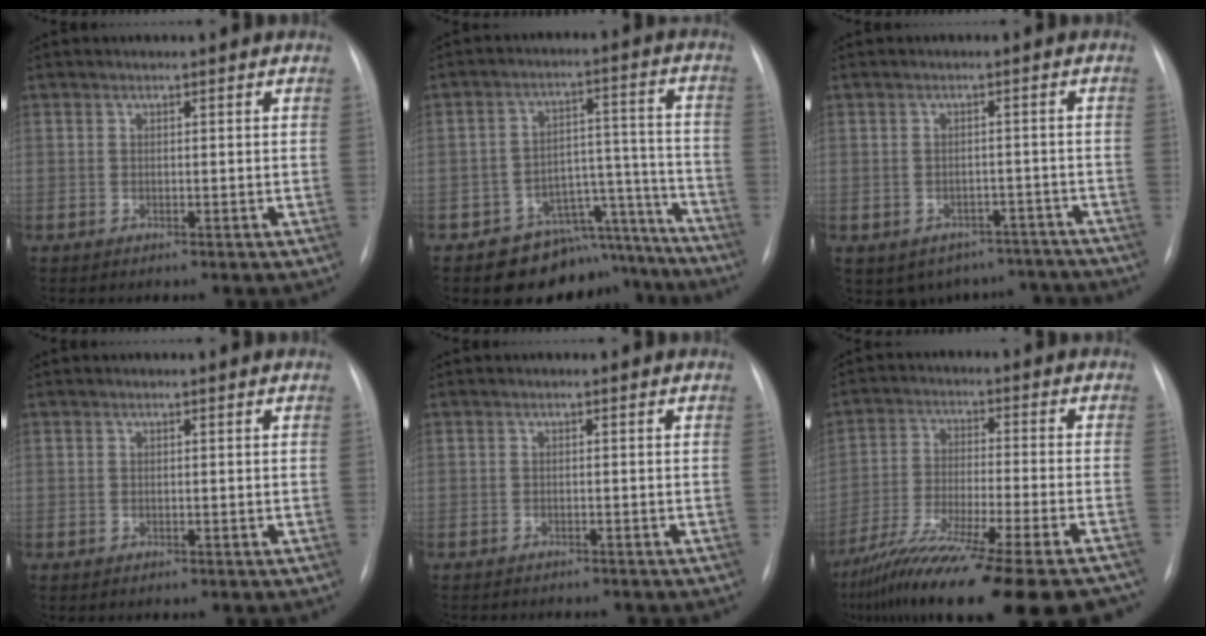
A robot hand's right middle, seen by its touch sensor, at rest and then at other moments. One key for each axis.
{"total": 12.4, "fx": -11.0, "fy": 5.6, "fz": 0.6, "tx": 0.034, "ty": 0.084, "tz": -0.151}
{"total": 10.0, "fx": -8.0, "fy": 5.9, "fz": 1.5, "tx": -0.013, "ty": 0.020, "tz": -0.082}
{"total": 0.0}
{"total": 4.8, "fx": -4.4, "fy": 1.0, "fz": 1.6, "tx": -0.018, "ty": -0.005, "tz": -0.055}
{"total": 24.5, "fx": -20.1, "fy": 0.6, "fz": 14.1, "tx": -0.185, "ty": -0.062, "tz": -0.308}